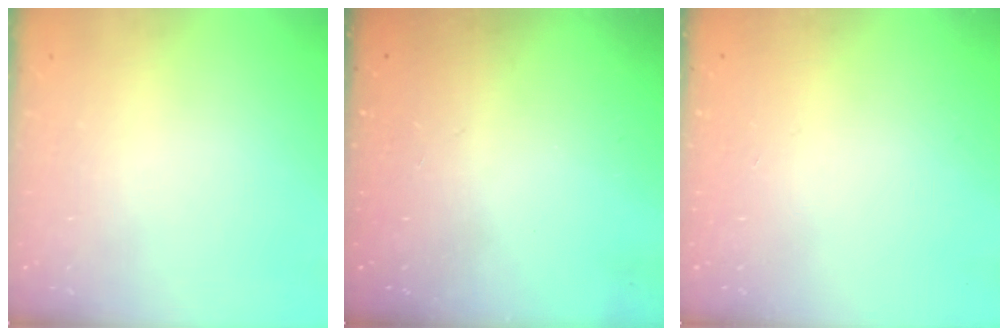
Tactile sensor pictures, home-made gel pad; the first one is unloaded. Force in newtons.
{"total": 0.0}
{"total": 0.0}